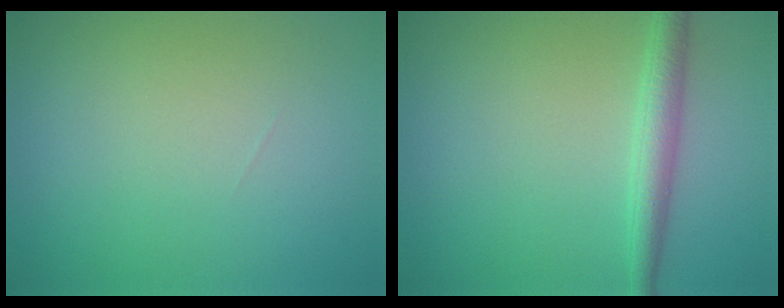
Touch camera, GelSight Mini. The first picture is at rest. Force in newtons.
{"total": 2.6, "press": 2.6, "slide": 0.0}